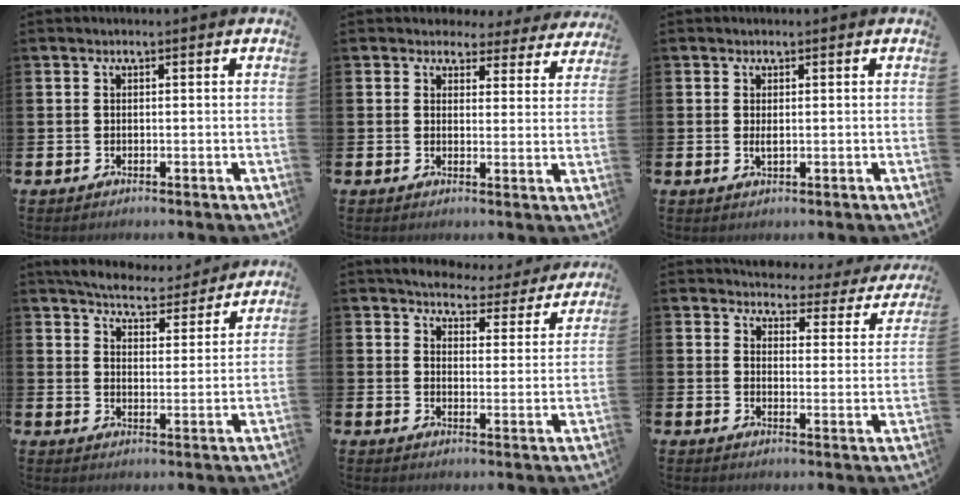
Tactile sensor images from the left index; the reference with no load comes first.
{"total": 3.4, "force": [2.9, 1.7, 0.2], "torque": [-0.004, -0.020, 0.046]}
{"total": 1.0, "force": [0.3, 0.3, 0.9], "torque": [-0.016, 0.002, 0.004]}
{"total": 5.8, "force": [5.7, 0.9, 0.9], "torque": [-0.033, -0.041, 0.098]}
{"total": 5.3, "force": [5.1, 1.3, 0.6], "torque": [-0.022, -0.041, 0.084]}
{"total": 3.2, "force": [2.9, 1.2, 0.3], "torque": [-0.011, -0.035, 0.039]}